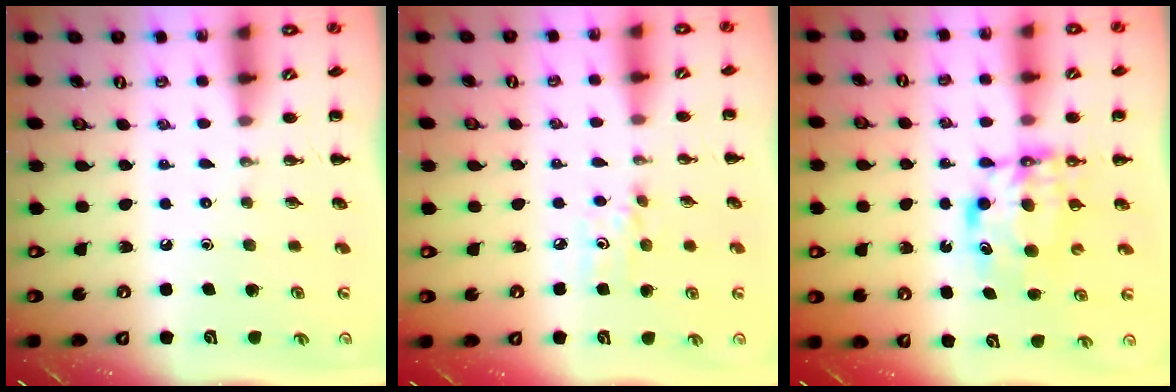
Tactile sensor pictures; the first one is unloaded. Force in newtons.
{"total": 5.3, "press": 5.0, "slide": 1.6}
{"total": 8.3, "press": 8.2, "slide": 1.1}